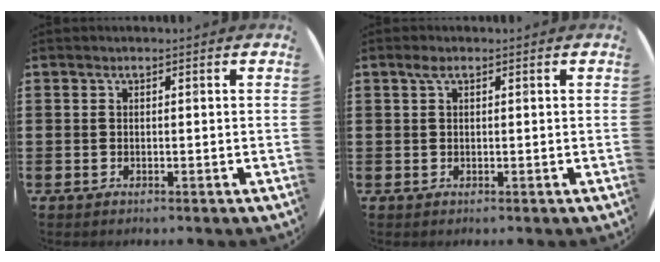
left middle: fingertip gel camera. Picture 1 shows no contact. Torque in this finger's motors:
{"motor_torque": [0.53, -0.28, 0.03, 0.05]}